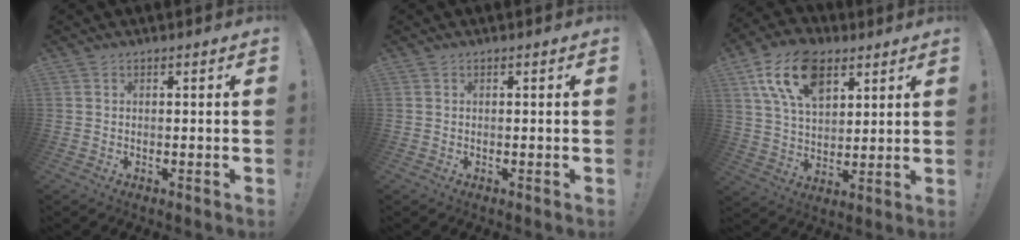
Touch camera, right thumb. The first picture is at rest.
{"total": 0.0}
{"total": 16.8, "force": [8.3, 9.9, 10.8], "torque": [-0.181, -0.027, 0.155]}